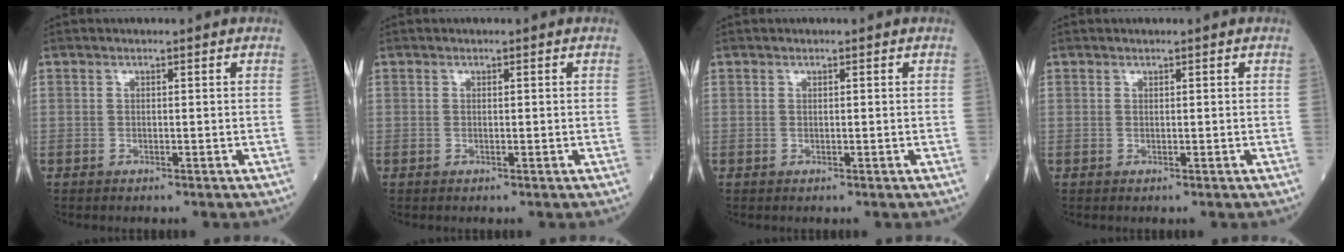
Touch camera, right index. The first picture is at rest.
{"total": 0.0}
{"total": 0.0}
{"total": 0.0}